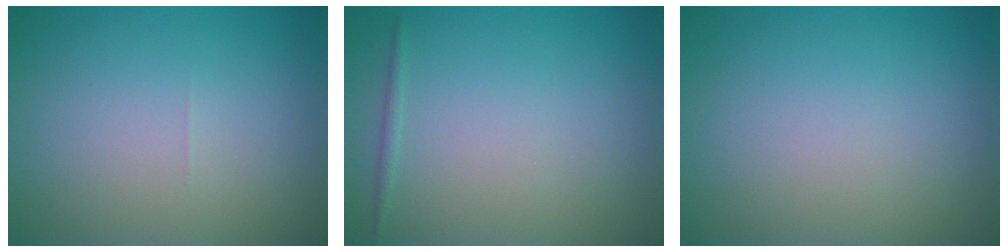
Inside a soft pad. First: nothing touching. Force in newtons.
{"total": 0.6, "press": 0.6, "slide": 0.0}
{"total": 0.0}